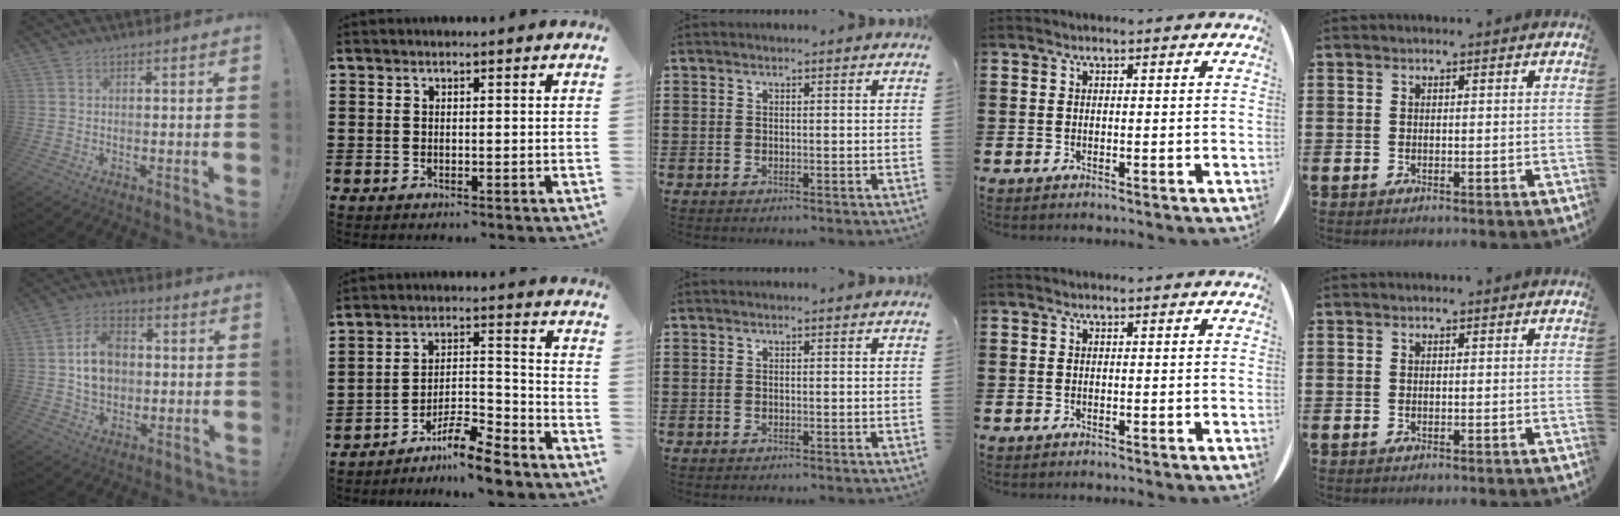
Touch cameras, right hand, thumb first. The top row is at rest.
{"thumb": {"total": 11.5, "force": [0.9, 9.1, 6.9], "torque": [-0.097, 0.014, 0.023]}, "index": {"total": 8.3, "force": [-7.1, 1.5, 3.9], "torque": [-0.064, 0.022, -0.132]}}